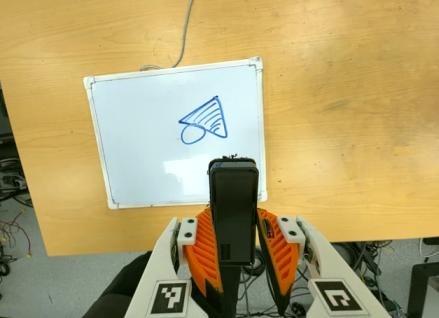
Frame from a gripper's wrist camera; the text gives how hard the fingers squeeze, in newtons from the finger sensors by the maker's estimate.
{"total": 4.8, "left": 3.5, "right": 6.2}